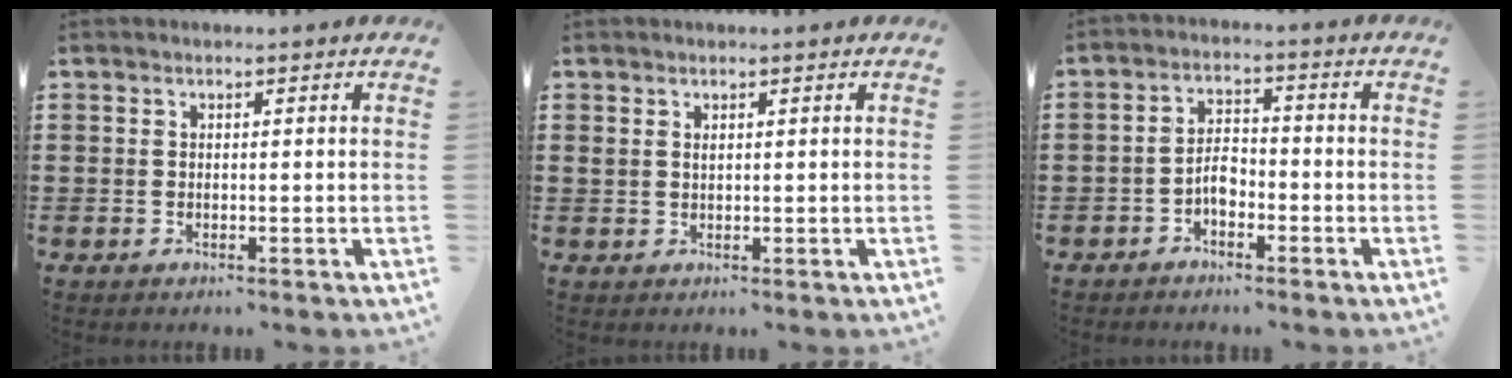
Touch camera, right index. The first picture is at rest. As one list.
[{"total": 0.8, "force": [0.5, 0.5, 0.5], "torque": [-0.011, 0.002, 0.009]}, {"total": 3.6, "force": [-1.8, 2.0, 2.5], "torque": [-0.054, 0.005, -0.037]}]